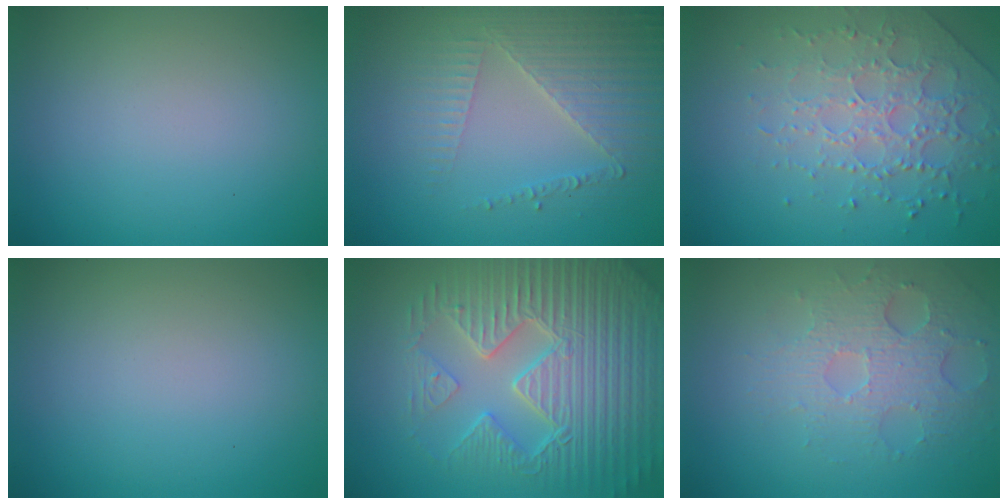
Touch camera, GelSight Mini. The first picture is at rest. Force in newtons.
{"total": 3.8, "press": 3.7, "slide": 0.6}
{"total": 3.7, "press": 3.5, "slide": 1.1}
{"total": 0.0}
{"total": 8.3, "press": 6.4, "slide": 5.3}
{"total": 3.5, "press": 3.2, "slide": 1.5}